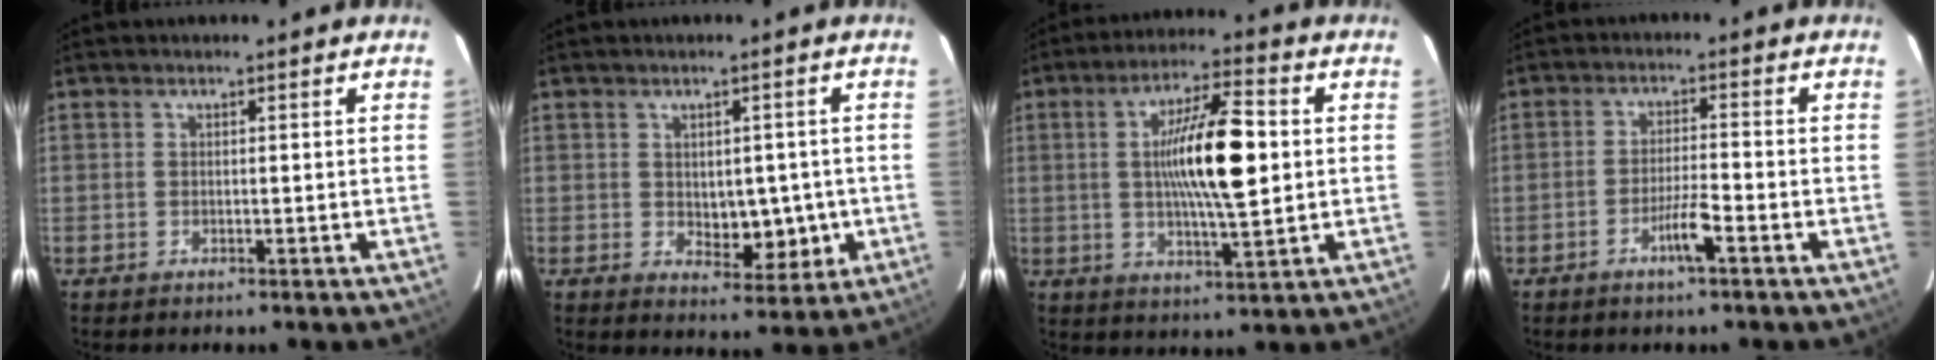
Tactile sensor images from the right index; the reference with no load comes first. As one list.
[{"total": 6.3, "force": [-0.5, 3.7, 5.1], "torque": [-0.057, 0.001, 0.007]}, {"total": 13.2, "force": [1.1, 1.9, 13.0], "torque": [-0.226, 0.008, 0.017]}, {"total": 4.3, "force": [-2.4, 0.0, 3.6], "torque": [-0.067, -0.003, -0.045]}]